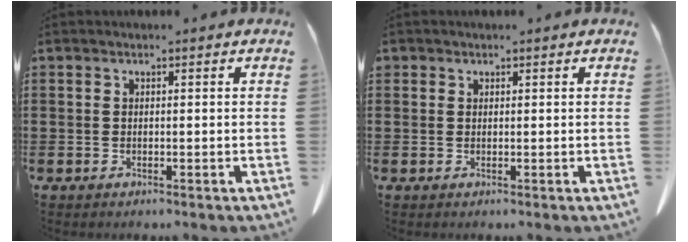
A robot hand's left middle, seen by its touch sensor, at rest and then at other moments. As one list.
[{"total": 0.7, "force": [0.5, 0.5, 0.1], "torque": [-0.003, 0.003, 0.010]}]